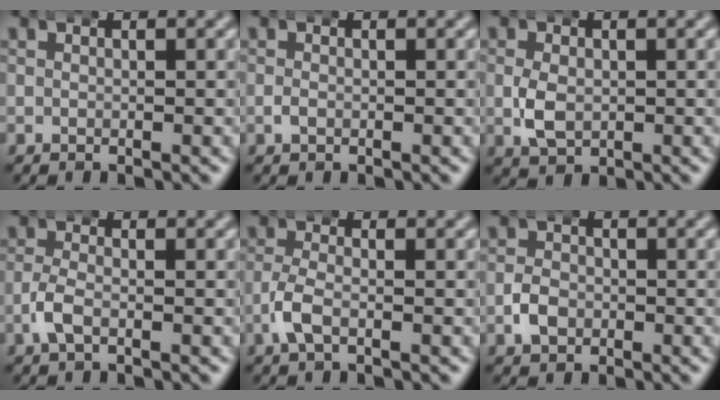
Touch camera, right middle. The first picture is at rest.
{"total": 0.7, "force": [-0.4, 0.4, 0.4], "torque": [-0.017, -0.002, -0.003]}
{"total": 3.0, "force": [-0.4, 2.1, 2.0], "torque": [-0.050, -0.008, 0.002]}
{"total": 2.3, "force": [-1.0, 1.0, 1.8], "torque": [-0.048, -0.005, -0.018]}
{"total": 2.6, "force": [-1.1, 1.1, 2.1], "torque": [-0.054, -0.006, -0.019]}
{"total": 1.8, "force": [-0.8, 1.4, 0.9], "torque": [-0.023, -0.001, -0.013]}